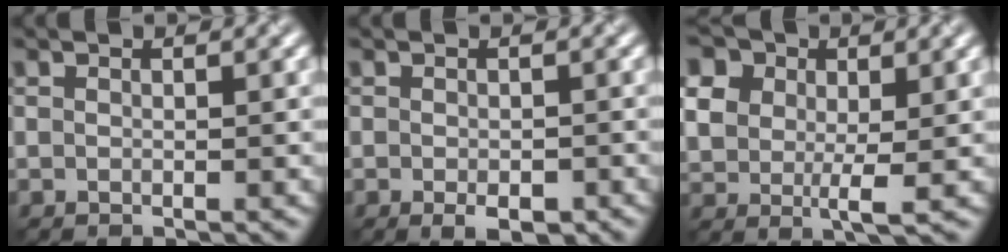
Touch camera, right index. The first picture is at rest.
{"total": 1.7, "force": [-1.1, 0.2, 1.2], "torque": [-0.025, 0.000, -0.004]}
{"total": 6.0, "force": [2.4, 4.2, 3.6], "torque": [-0.098, 0.010, 0.054]}